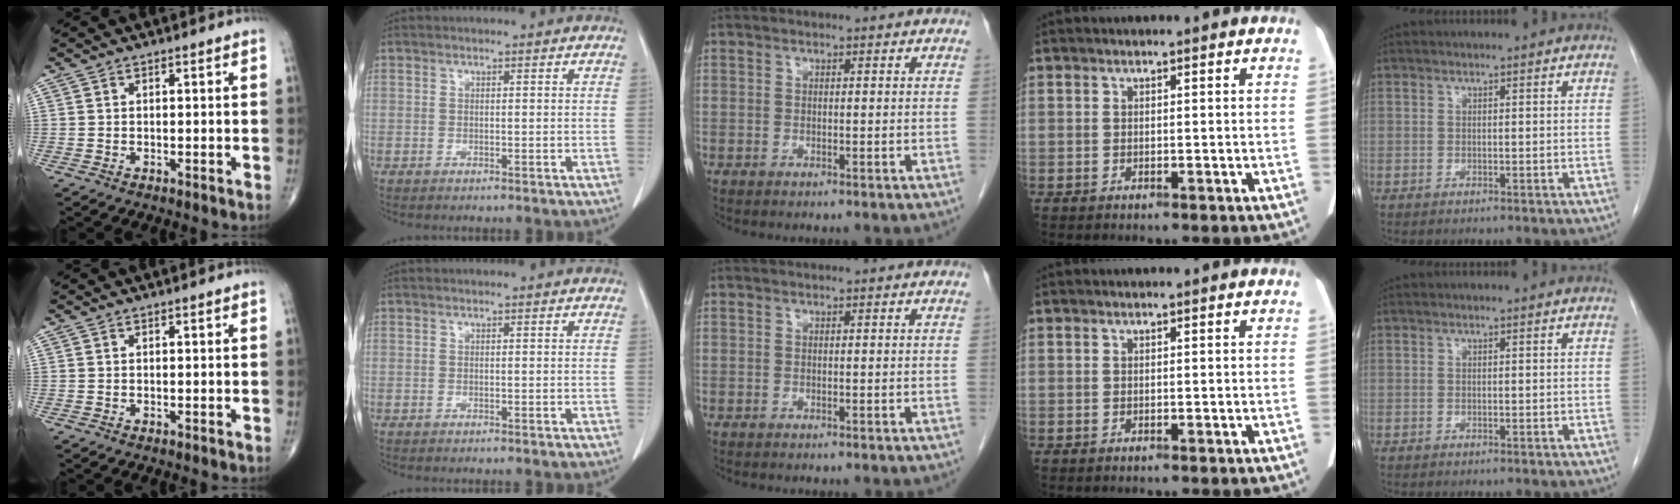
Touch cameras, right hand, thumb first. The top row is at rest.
{}